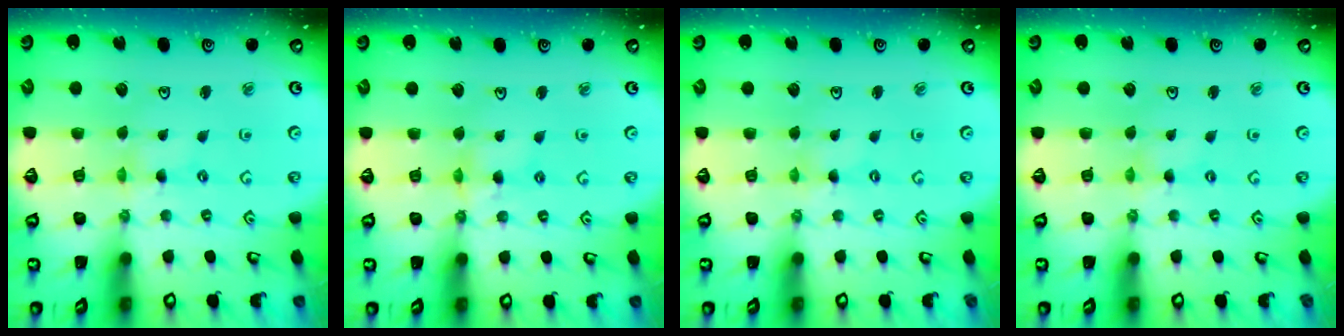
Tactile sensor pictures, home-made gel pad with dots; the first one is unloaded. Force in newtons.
{"total": 4.7, "press": 4.7, "slide": 0.4}
{"total": 0.0}
{"total": 0.0}